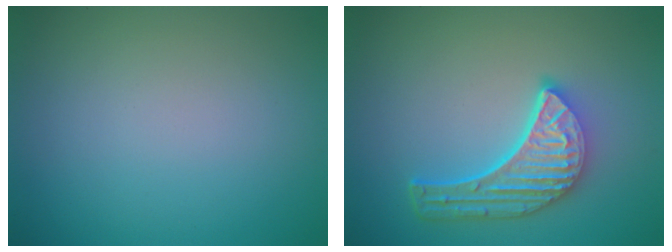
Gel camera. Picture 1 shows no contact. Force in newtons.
{"total": 5.7, "press": 4.2, "slide": 3.8}